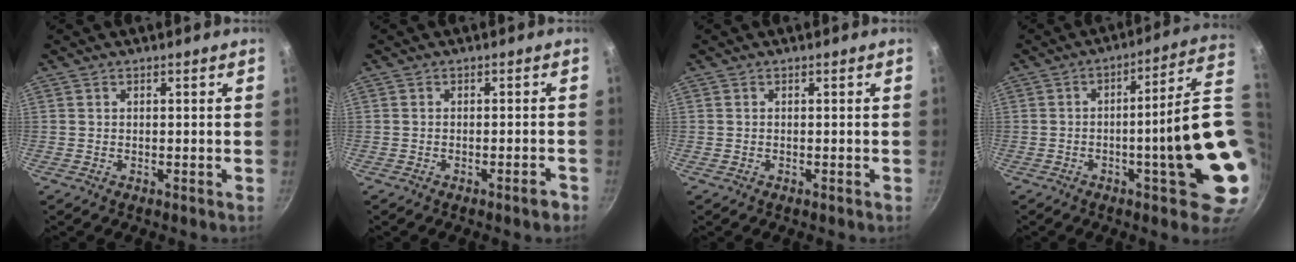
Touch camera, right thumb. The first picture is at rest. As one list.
[{"total": 2.2, "force": [-1.4, 0.3, 1.6], "torque": [-0.022, 0.014, -0.016]}, {"total": 0.0}, {"total": 17.7, "force": [-2.0, 2.6, 17.4], "torque": [-0.215, 0.015, -0.025]}]